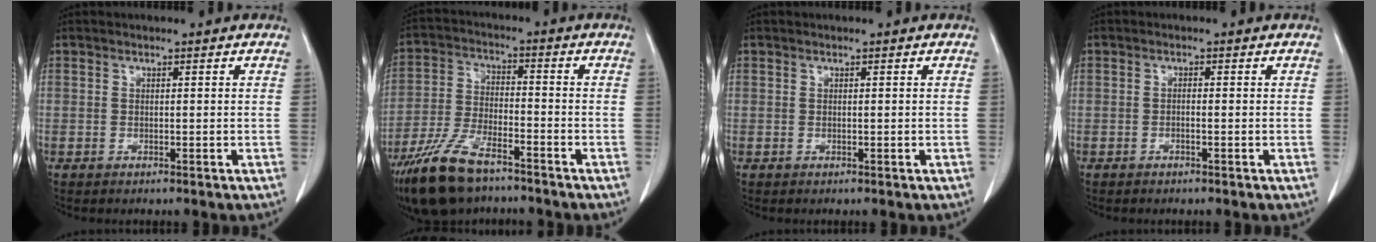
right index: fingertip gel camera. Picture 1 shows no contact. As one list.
[{"total": 13.4, "force": [-9.5, 4.7, 8.1], "torque": [-0.171, -0.017, -0.177]}, {"total": 0.0}, {"total": 1.0, "force": [-0.3, 0.4, 0.9], "torque": [-0.018, 0.003, -0.006]}]